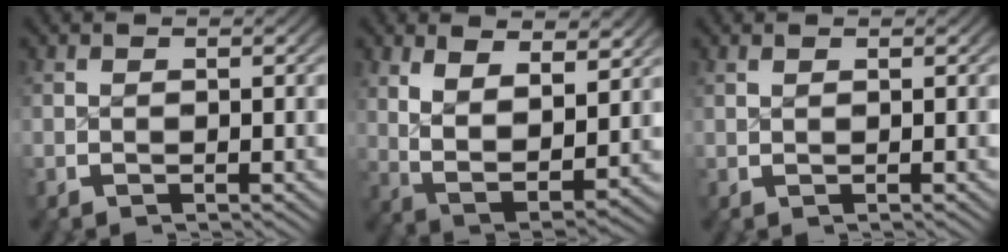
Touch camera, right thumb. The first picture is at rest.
{"total": 8.1, "force": [0.7, 5.2, 6.2], "torque": [-0.139, -0.043, 0.031]}
{"total": 0.6, "force": [0.4, -0.3, 0.3], "torque": [-0.006, 0.001, 0.011]}